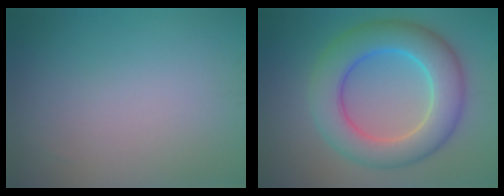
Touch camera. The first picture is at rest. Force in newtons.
{"total": 8.6, "press": 8.6, "slide": 0.2}